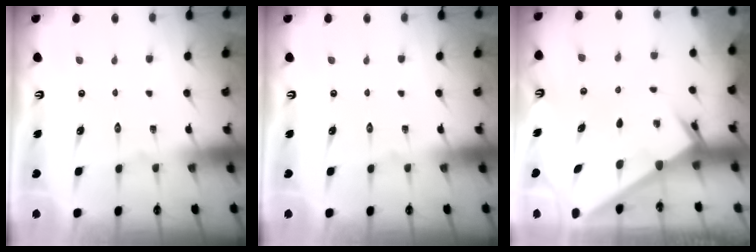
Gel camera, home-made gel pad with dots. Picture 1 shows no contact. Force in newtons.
{"total": 0.0}
{"total": 2.3, "press": 2.3, "slide": 0.3}